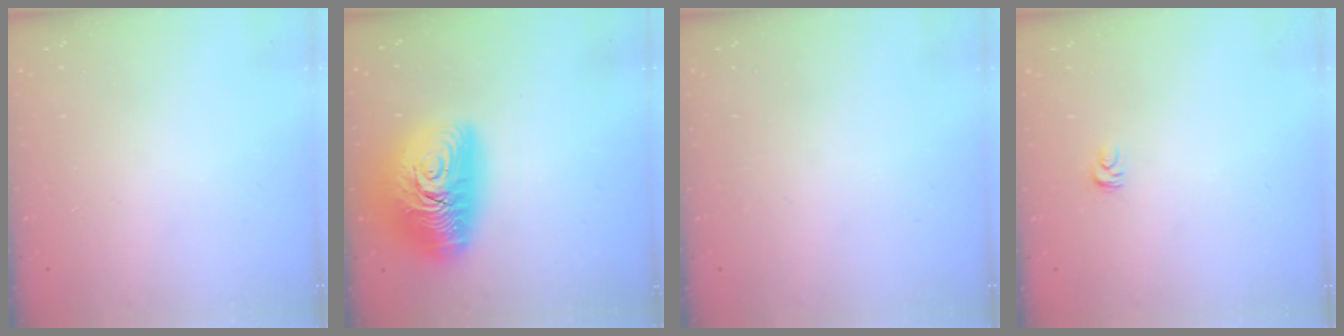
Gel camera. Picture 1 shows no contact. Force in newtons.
{"total": 21.8, "press": 21.7, "slide": 1.6}
{"total": 0.0}
{"total": 2.7, "press": 2.7, "slide": 0.2}